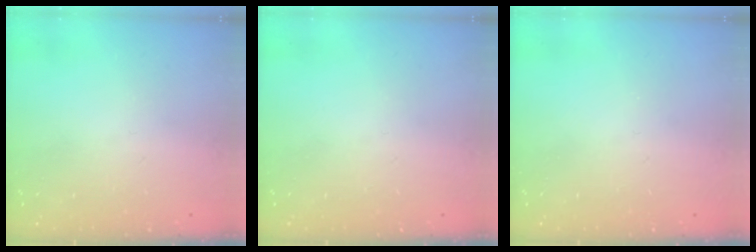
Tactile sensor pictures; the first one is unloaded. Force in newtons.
{"total": 0.0}
{"total": 0.0}